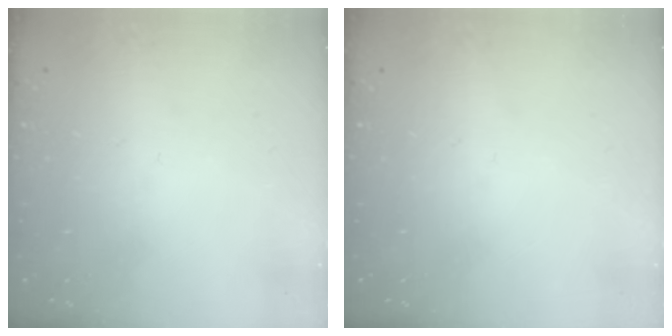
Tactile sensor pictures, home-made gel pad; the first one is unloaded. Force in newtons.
{"total": 0.0}